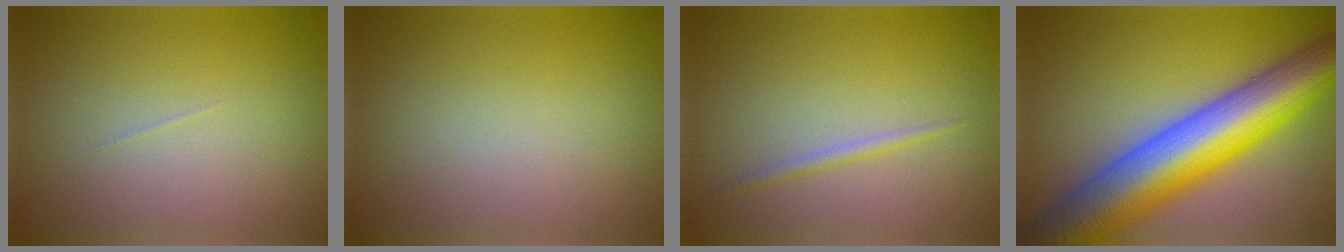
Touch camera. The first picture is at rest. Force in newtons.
{"total": 0.0}
{"total": 1.0, "press": 1.0, "slide": 0.0}
{"total": 13.6, "press": 13.6, "slide": 0.5}